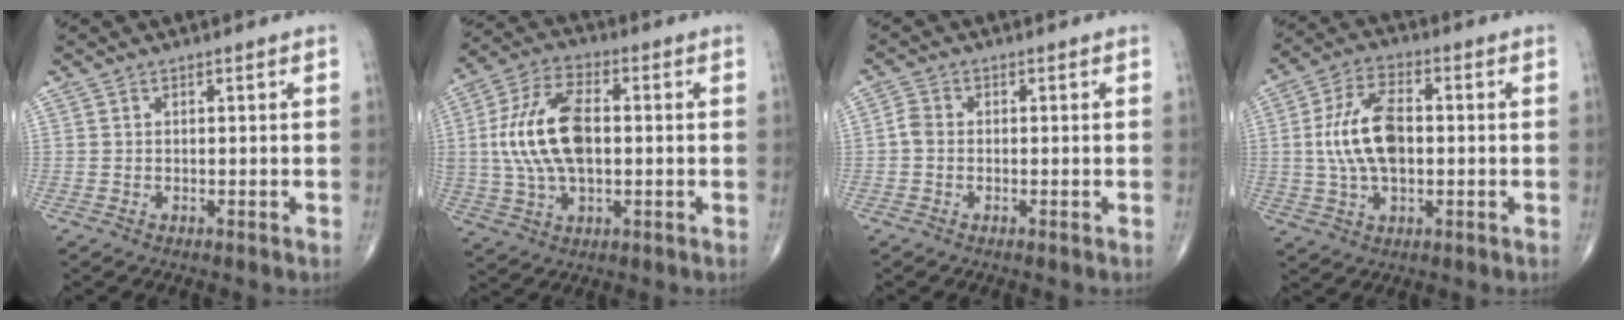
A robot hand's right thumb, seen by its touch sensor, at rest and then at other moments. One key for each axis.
{"total": 15.3, "fx": 0.8, "fy": 8.1, "fz": 12.9, "tx": -0.261, "ty": 0.017, "tz": 0.013}
{"total": 2.1, "fx": -0.4, "fy": 1.6, "fz": 1.3, "tx": -0.022, "ty": 0.004, "tz": -0.015}
{"total": 12.2, "fx": 0.3, "fy": 6.5, "fz": 10.3, "tx": -0.199, "ty": 0.014, "tz": 0.004}